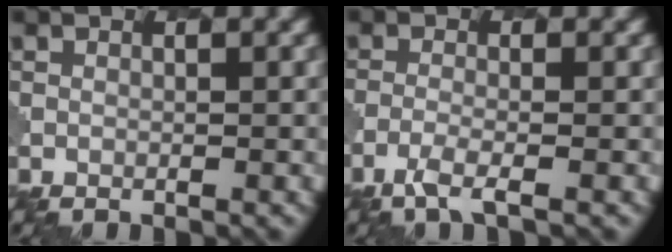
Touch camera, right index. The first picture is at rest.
{"total": 2.5, "force": [-1.6, 0.5, 1.8], "torque": [-0.036, -0.004, -0.044]}